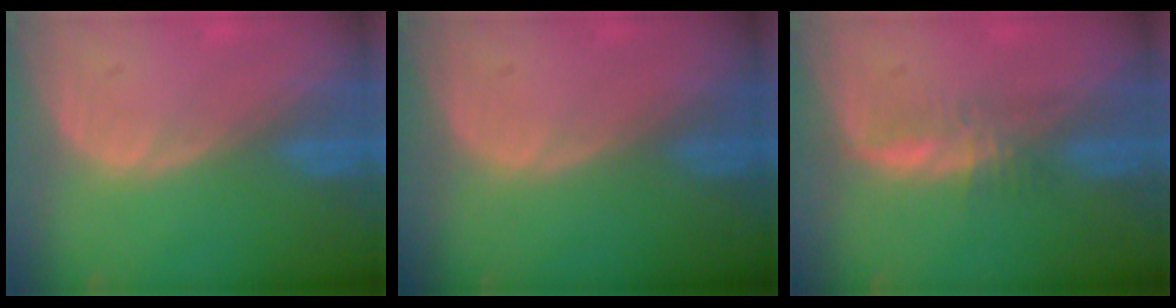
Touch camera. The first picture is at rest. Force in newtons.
{"total": 0.0}
{"total": 2.8, "press": 2.7, "slide": 0.5}